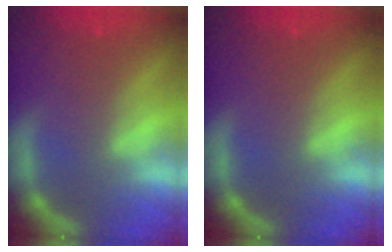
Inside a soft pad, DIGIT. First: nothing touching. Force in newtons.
{"total": 0.0}